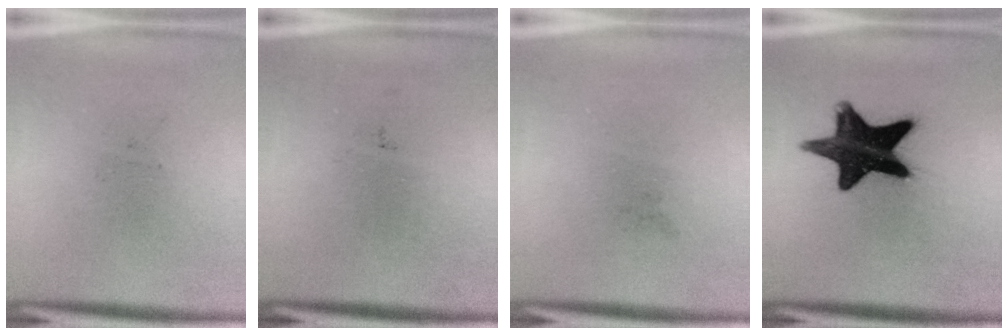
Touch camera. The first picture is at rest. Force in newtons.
{"total": 0.0}
{"total": 0.0}
{"total": 15.7}